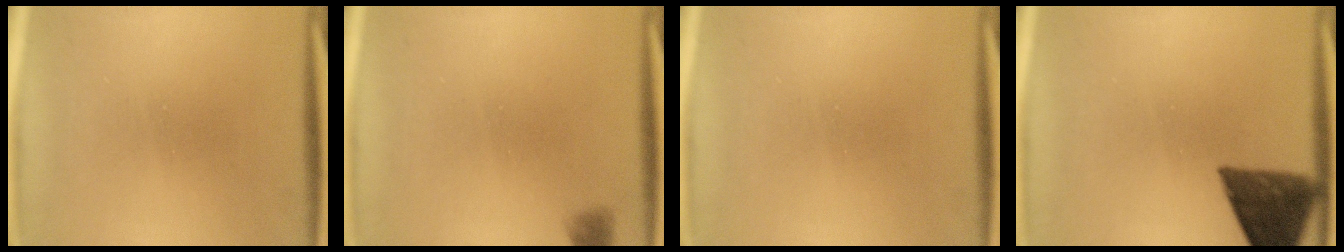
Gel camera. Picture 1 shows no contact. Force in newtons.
{"total": 1.2}
{"total": 0.0}
{"total": 10.6}